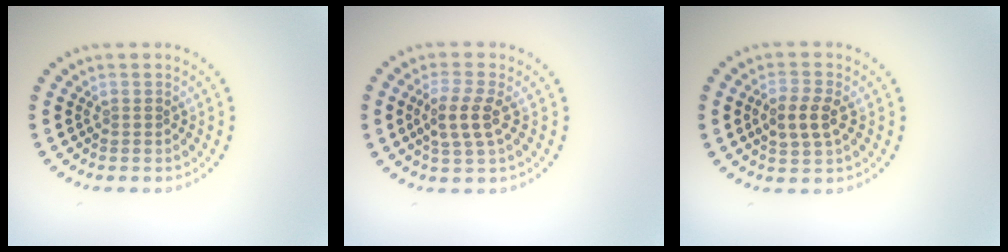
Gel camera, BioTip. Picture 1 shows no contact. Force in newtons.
{"total": 3.0, "press": 2.6, "slide": 1.3}
{"total": 2.9, "press": 2.8, "slide": 0.7}